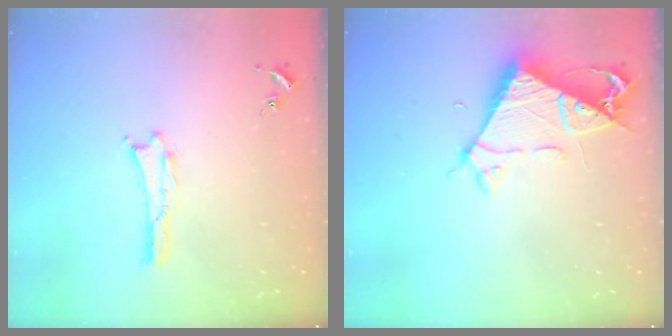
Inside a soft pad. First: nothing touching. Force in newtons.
{"total": 7.9, "press": 7.9, "slide": 0.6}